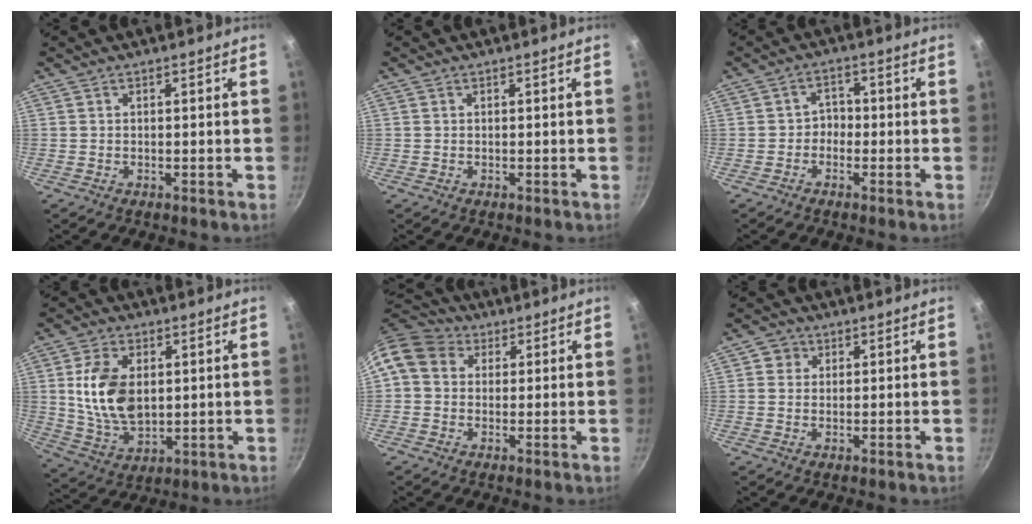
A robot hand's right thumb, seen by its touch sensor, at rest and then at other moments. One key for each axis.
{"total": 0.0}
{"total": 2.8, "fx": -1.1, "fy": 2.3, "fz": 1.1, "tx": 0.007, "ty": 0.018, "tz": -0.026}
{"total": 13.0, "fx": 1.8, "fy": 8.2, "fz": 10.0, "tx": -0.169, "ty": -0.016, "tz": 0.042}
{"total": 10.6, "fx": 2.8, "fy": 8.6, "fz": 5.4, "tx": -0.097, "ty": 0.020, "tz": 0.034}
{"total": 3.0, "fx": 0.8, "fy": 2.8, "fz": 0.7, "tx": 0.012, "ty": -0.003, "tz": 0.005}